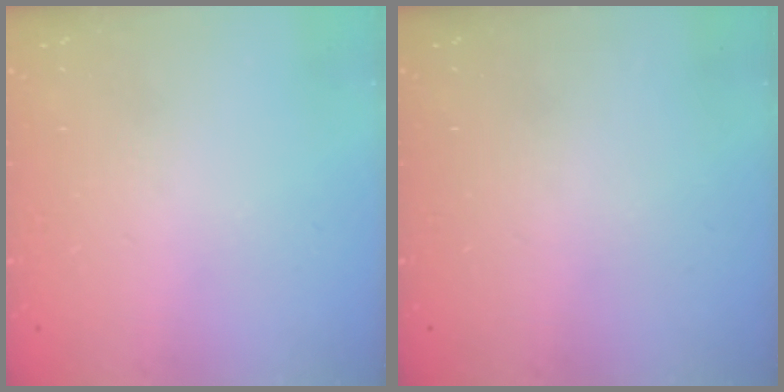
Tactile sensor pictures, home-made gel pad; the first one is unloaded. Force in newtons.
{"total": 0.0}